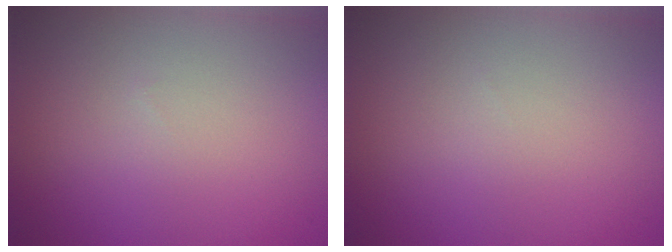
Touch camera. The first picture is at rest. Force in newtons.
{"total": 0.0}